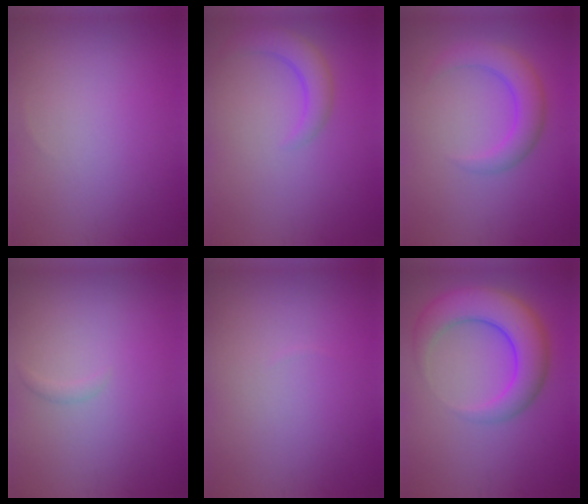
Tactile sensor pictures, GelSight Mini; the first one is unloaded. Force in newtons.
{"total": 2.8, "press": 2.8, "slide": 0.4}
{"total": 3.6, "press": 3.6, "slide": 0.2}
{"total": 0.6, "press": 0.6, "slide": 0.1}
{"total": 0.0}
{"total": 7.1, "press": 7.1, "slide": 0.2}